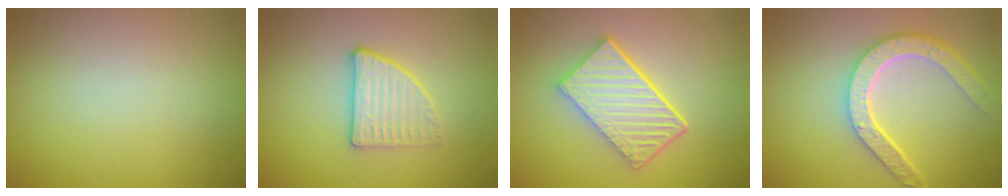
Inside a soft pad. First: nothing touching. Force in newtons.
{"total": 2.7, "press": 2.4, "slide": 1.1}
{"total": 5.9, "press": 4.3, "slide": 4.1}
{"total": 4.8, "press": 3.9, "slide": 2.8}